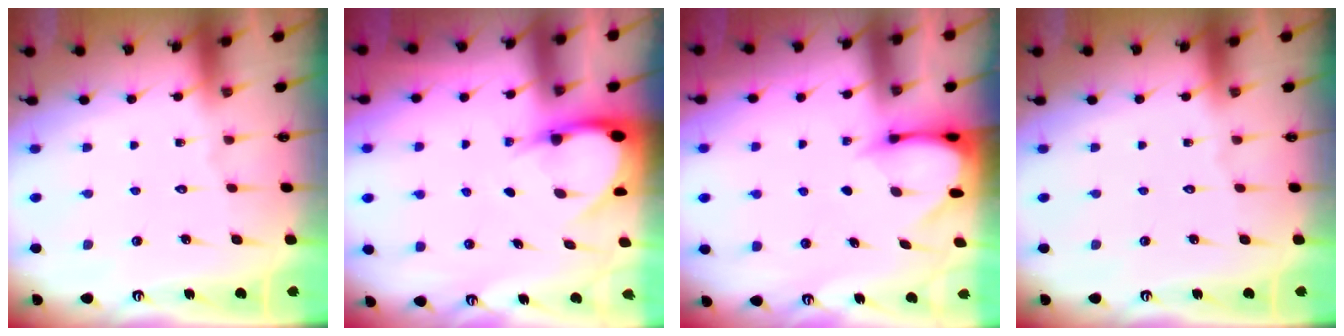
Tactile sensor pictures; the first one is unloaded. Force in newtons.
{"total": 4.4, "press": 4.4, "slide": 0.4}
{"total": 3.4, "press": 3.4, "slide": 0.3}
{"total": 0.0}